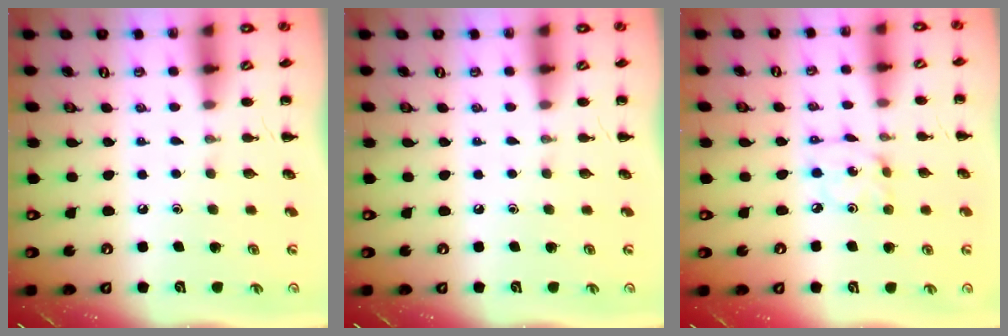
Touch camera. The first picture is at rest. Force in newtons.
{"total": 0.0}
{"total": 3.1, "press": 3.1, "slide": 0.2}